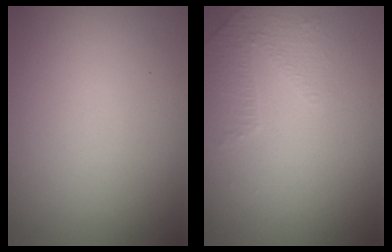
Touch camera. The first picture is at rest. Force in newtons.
{"total": 1.4, "press": 0.8, "slide": 1.1}